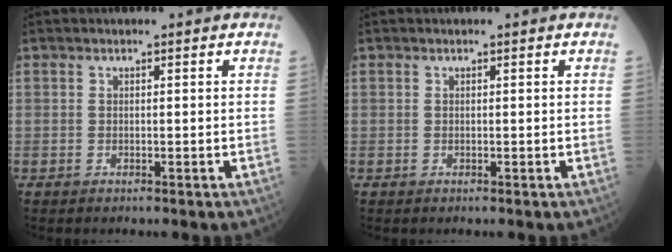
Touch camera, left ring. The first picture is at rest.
{"total": 0.0}